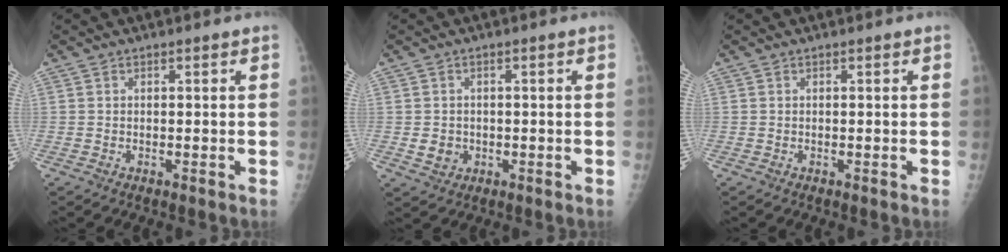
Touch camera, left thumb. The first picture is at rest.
{"total": 3.1, "force": [-0.5, 2.8, 1.3], "torque": [-0.010, 0.002, 0.000]}
{"total": 0.0}